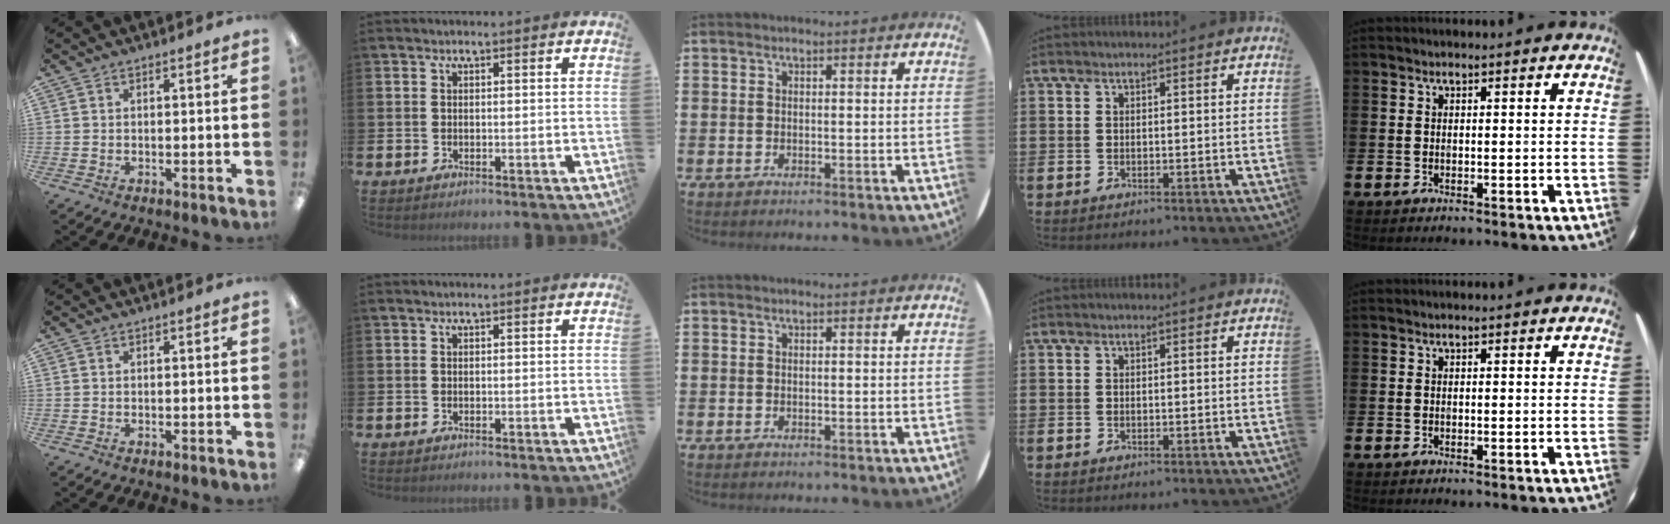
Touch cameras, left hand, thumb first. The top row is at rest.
{}